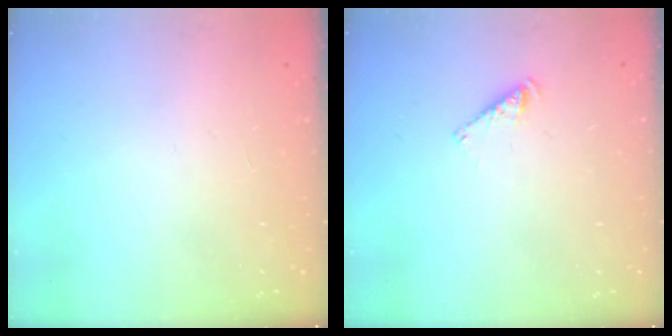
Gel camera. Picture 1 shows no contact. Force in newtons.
{"total": 3.1, "press": 3.1, "slide": 0.4}